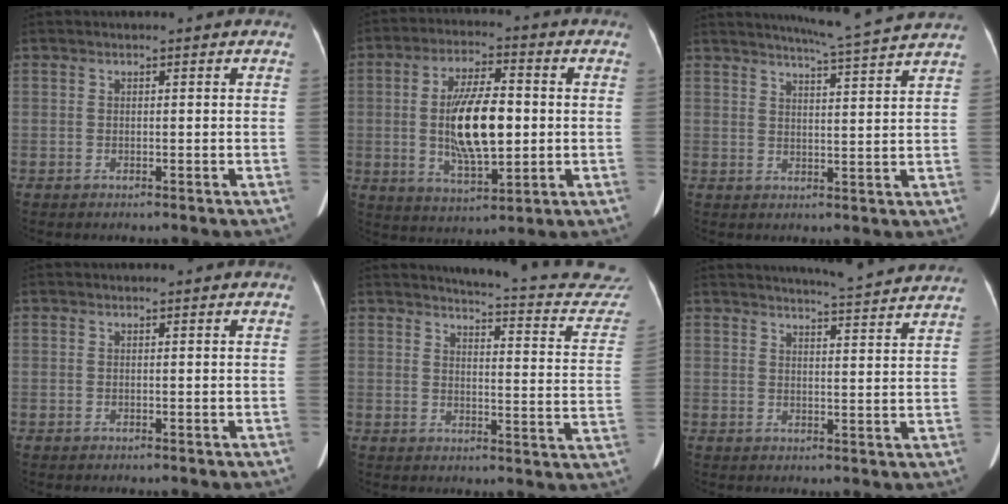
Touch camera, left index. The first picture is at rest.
{"total": 12.4, "force": [-0.3, 3.9, 11.8], "torque": [-0.226, 0.001, -0.002]}
{"total": 10.2, "force": [9.4, -1.5, 3.5], "torque": [-0.065, -0.003, 0.121]}
{"total": 0.0}
{"total": 18.1, "force": [17.3, 2.2, 4.8], "torque": [-0.042, -0.089, 0.171]}
{"total": 12.0, "force": [11.4, -0.9, 3.4], "torque": [-0.058, -0.016, 0.133]}